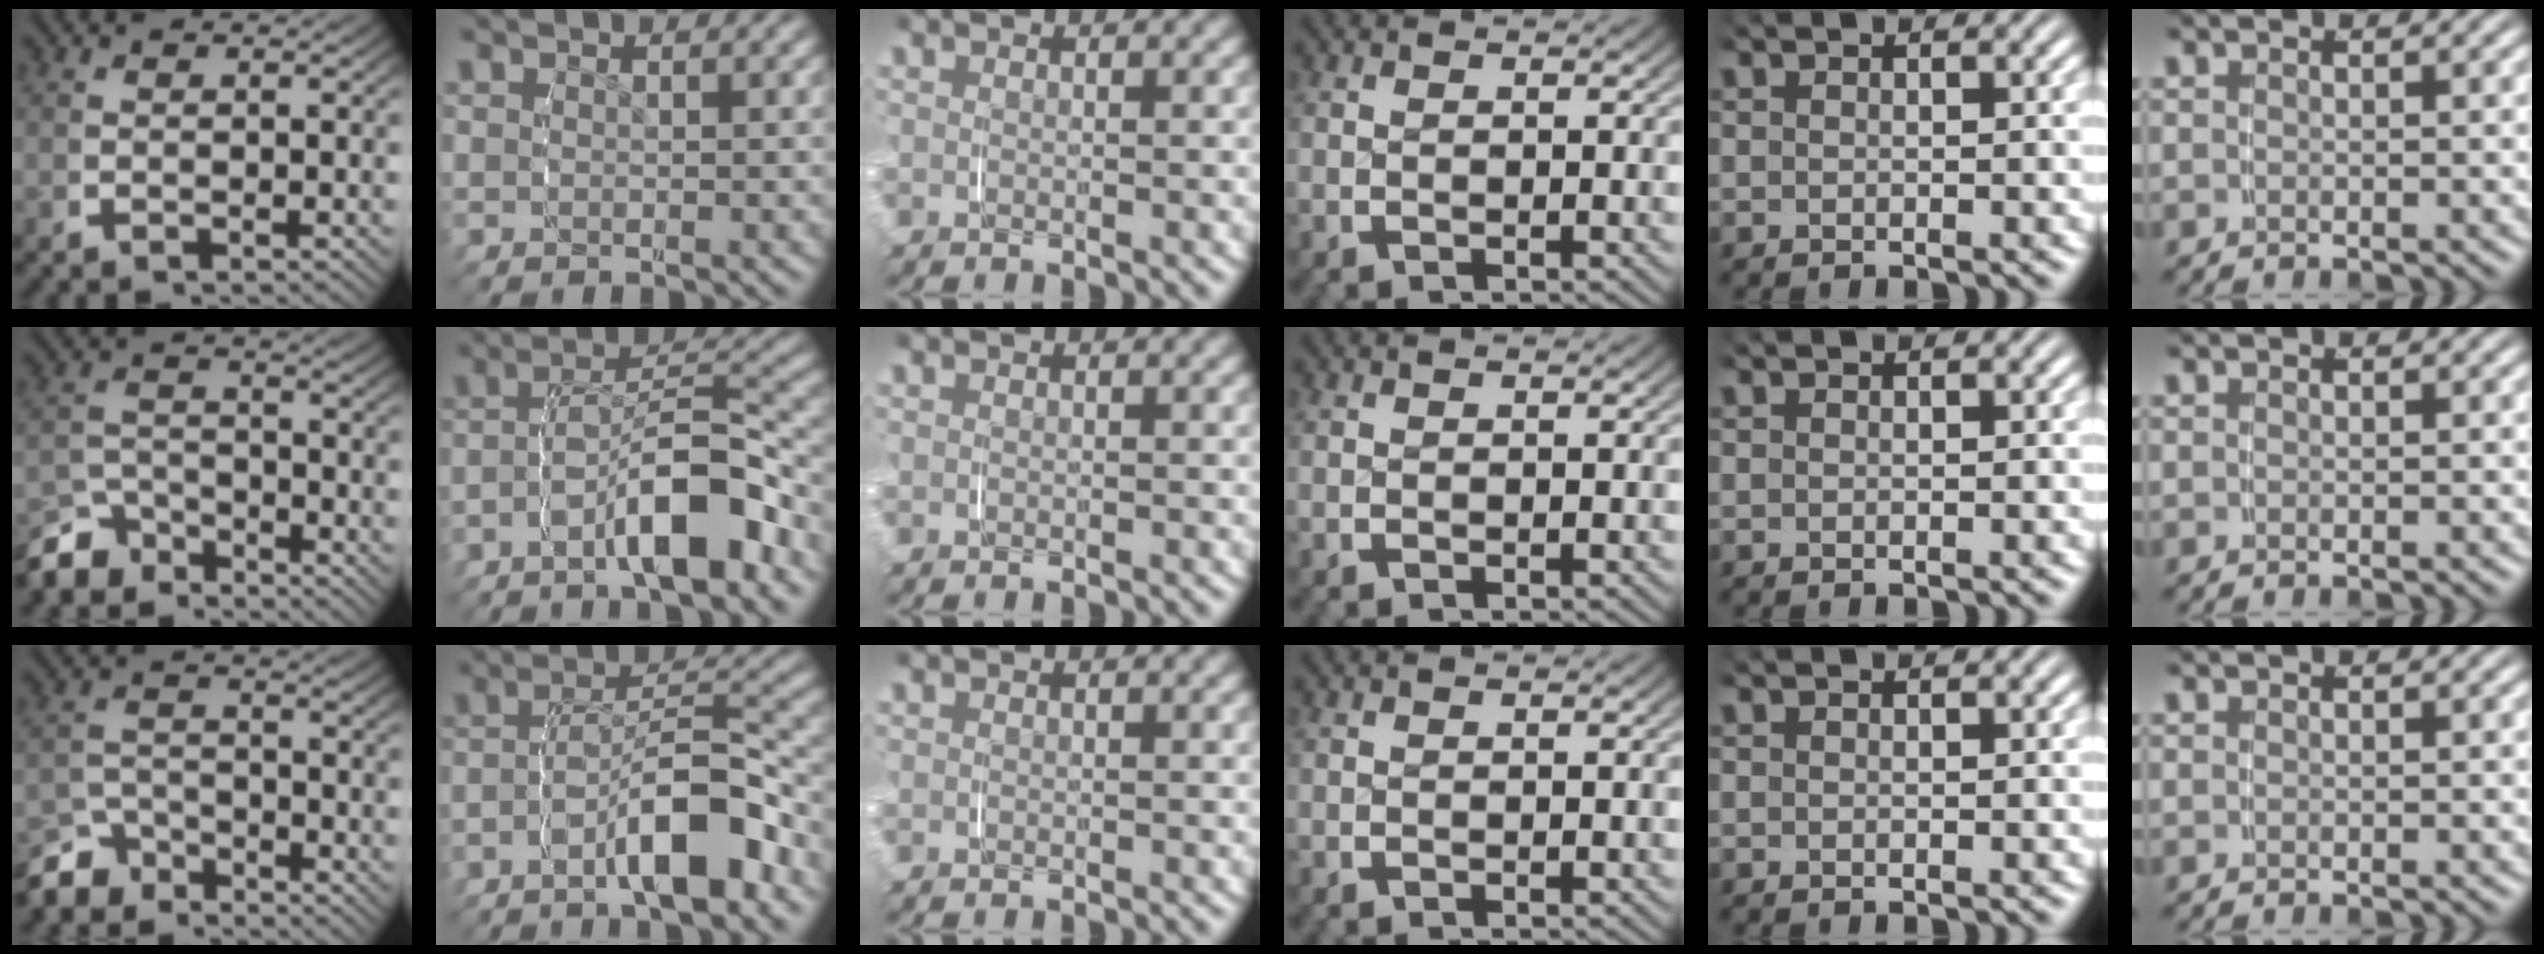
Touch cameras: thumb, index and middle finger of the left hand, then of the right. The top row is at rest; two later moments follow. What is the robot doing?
{"motion": "grasp_and_lifting", "object": "lipstick"}